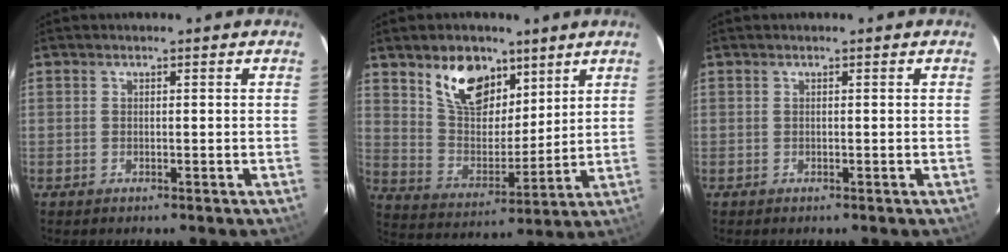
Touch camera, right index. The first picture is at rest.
{"total": 13.4, "force": [8.2, 7.6, 7.4], "torque": [-0.133, 0.010, 0.157]}
{"total": 0.0}